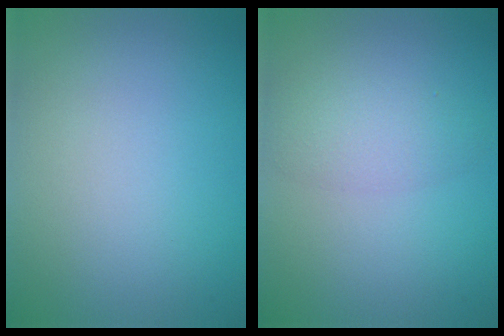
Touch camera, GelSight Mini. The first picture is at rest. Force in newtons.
{"total": 2.4, "press": 2.4, "slide": 0.0}